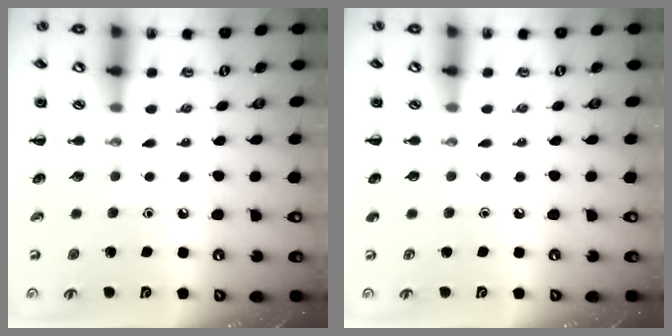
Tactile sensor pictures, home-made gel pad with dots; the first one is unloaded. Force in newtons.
{"total": 0.0}